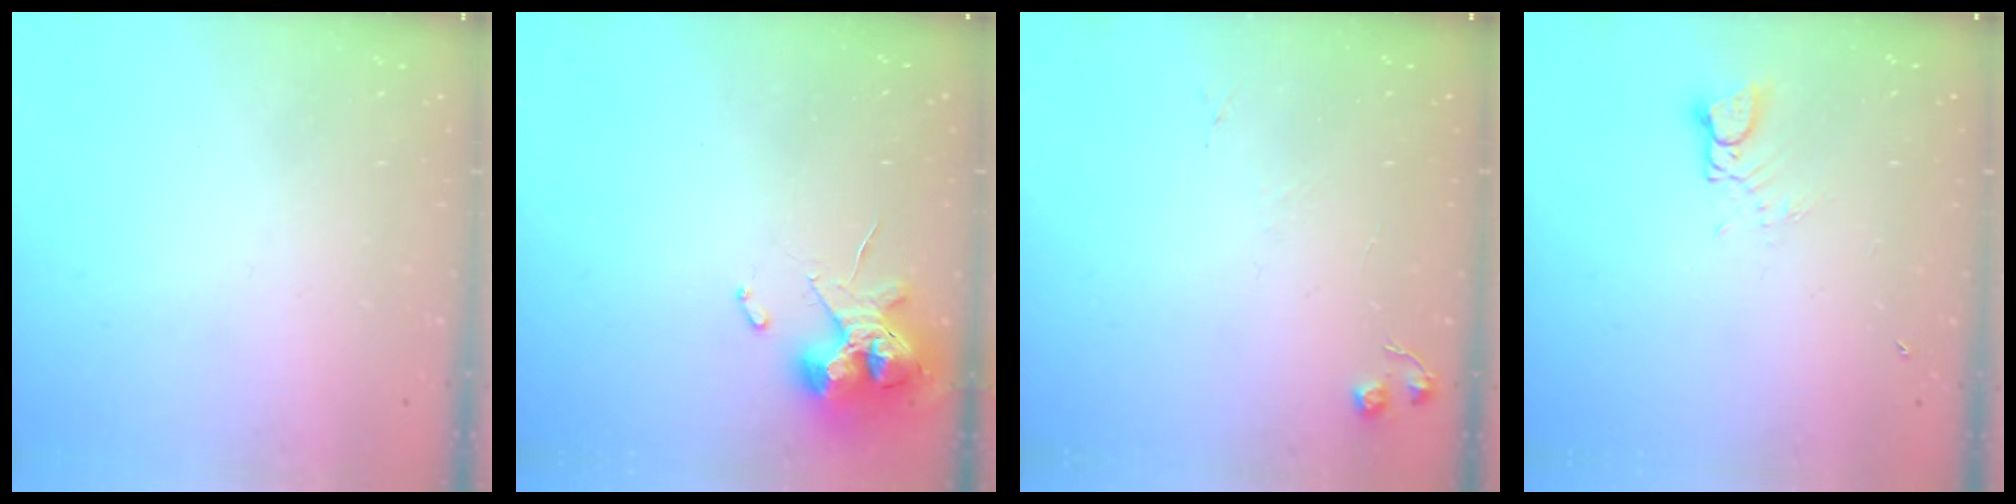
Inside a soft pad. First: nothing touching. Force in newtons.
{"total": 9.9, "press": 9.8, "slide": 1.1}
{"total": 4.5, "press": 4.4, "slide": 0.8}
{"total": 2.7, "press": 2.7, "slide": 0.2}